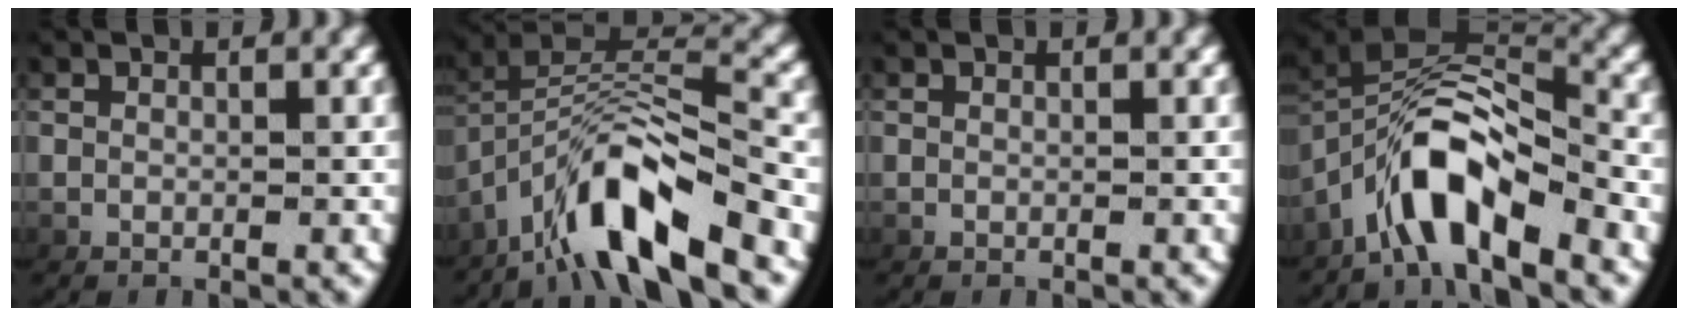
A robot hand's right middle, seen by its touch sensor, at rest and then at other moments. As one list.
[{"total": 6.5, "force": [-3.7, 1.8, 5.0], "torque": [-0.090, -0.003, -0.053]}, {"total": 0.0}, {"total": 6.6, "force": [-2.9, 3.4, 4.9], "torque": [-0.099, -0.006, -0.044]}]